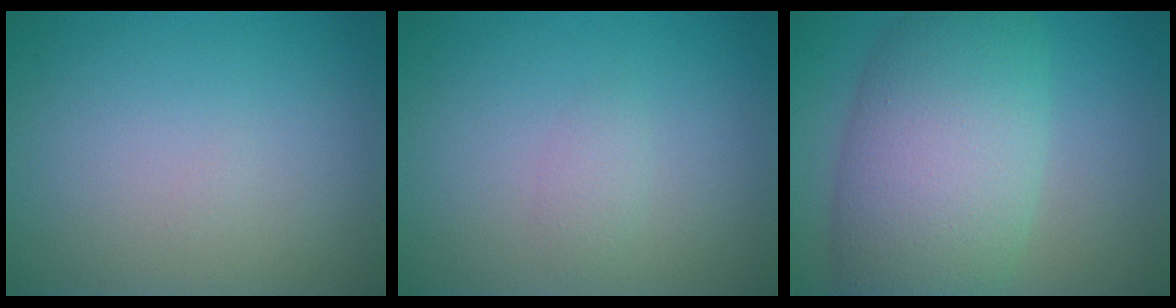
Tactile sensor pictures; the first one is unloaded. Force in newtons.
{"total": 1.0, "press": 1.0, "slide": 0.1}
{"total": 10.6, "press": 10.5, "slide": 0.4}